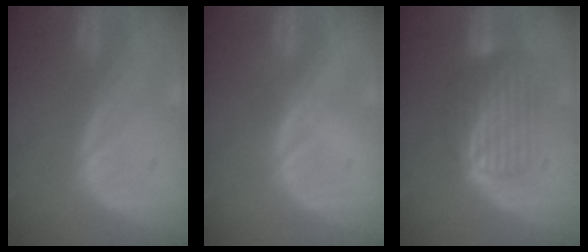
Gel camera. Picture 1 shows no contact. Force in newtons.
{"total": 0.8, "press": 0.6, "slide": 0.5}
{"total": 6.7, "press": 6.4, "slide": 1.9}